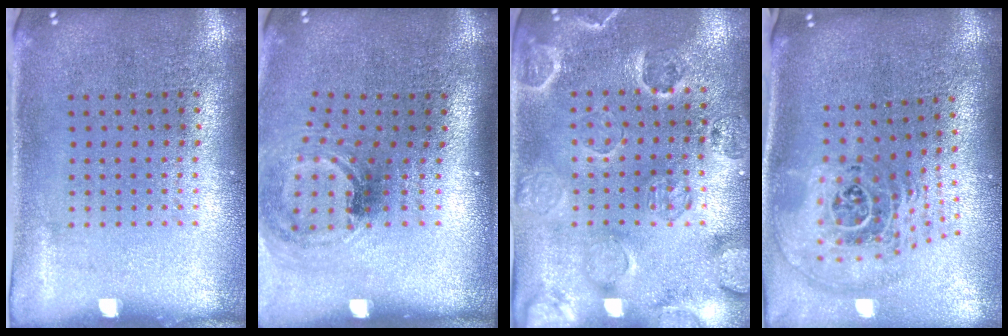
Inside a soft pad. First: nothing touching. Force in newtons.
{"total": 1.3, "press": 1.0, "slide": 0.7}
{"total": 2.5, "press": 2.3, "slide": 1.0}
{"total": 2.7, "press": 1.8, "slide": 1.9}